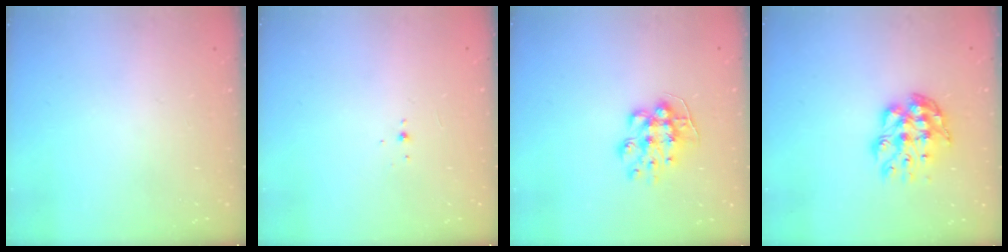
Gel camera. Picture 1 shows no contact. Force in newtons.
{"total": 2.0, "press": 1.9, "slide": 0.8}
{"total": 9.5, "press": 9.5, "slide": 0.7}
{"total": 10.0, "press": 9.9, "slide": 0.9}